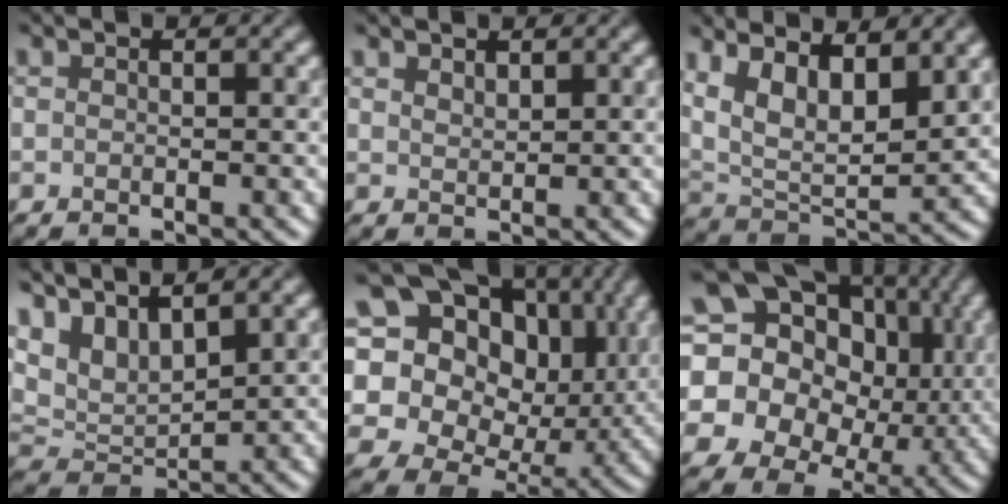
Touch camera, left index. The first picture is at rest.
{"total": 1.3, "force": [1.1, 0.4, 0.5], "torque": [-0.013, -0.001, 0.024]}
{"total": 13.1, "force": [6.3, 5.7, 10.0], "torque": [-0.186, 0.035, 0.098]}
{"total": 6.7, "force": [4.5, 2.5, 4.4], "torque": [-0.099, 0.009, 0.087]}
{"total": 18.7, "force": [7.1, 13.8, 10.4], "torque": [-0.253, 0.045, 0.125]}
{"total": 20.7, "force": [5.6, 17.1, 10.2], "torque": [-0.219, 0.021, 0.077]}